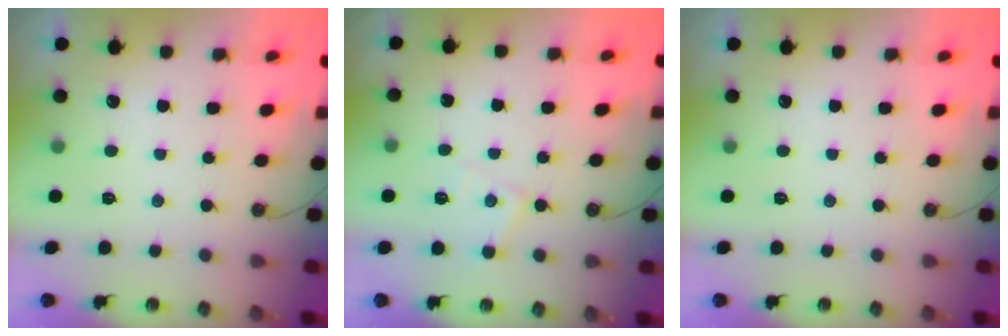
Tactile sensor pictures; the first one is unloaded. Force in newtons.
{"total": 7.1, "press": 7.1, "slide": 0.5}
{"total": 0.0}